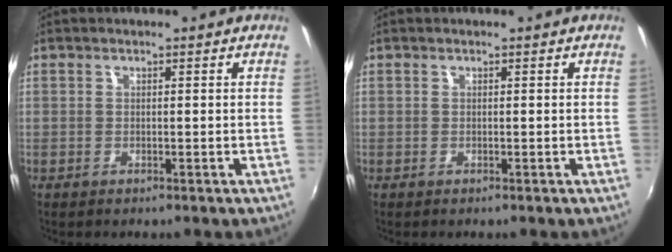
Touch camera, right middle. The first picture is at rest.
{"total": 0.0}